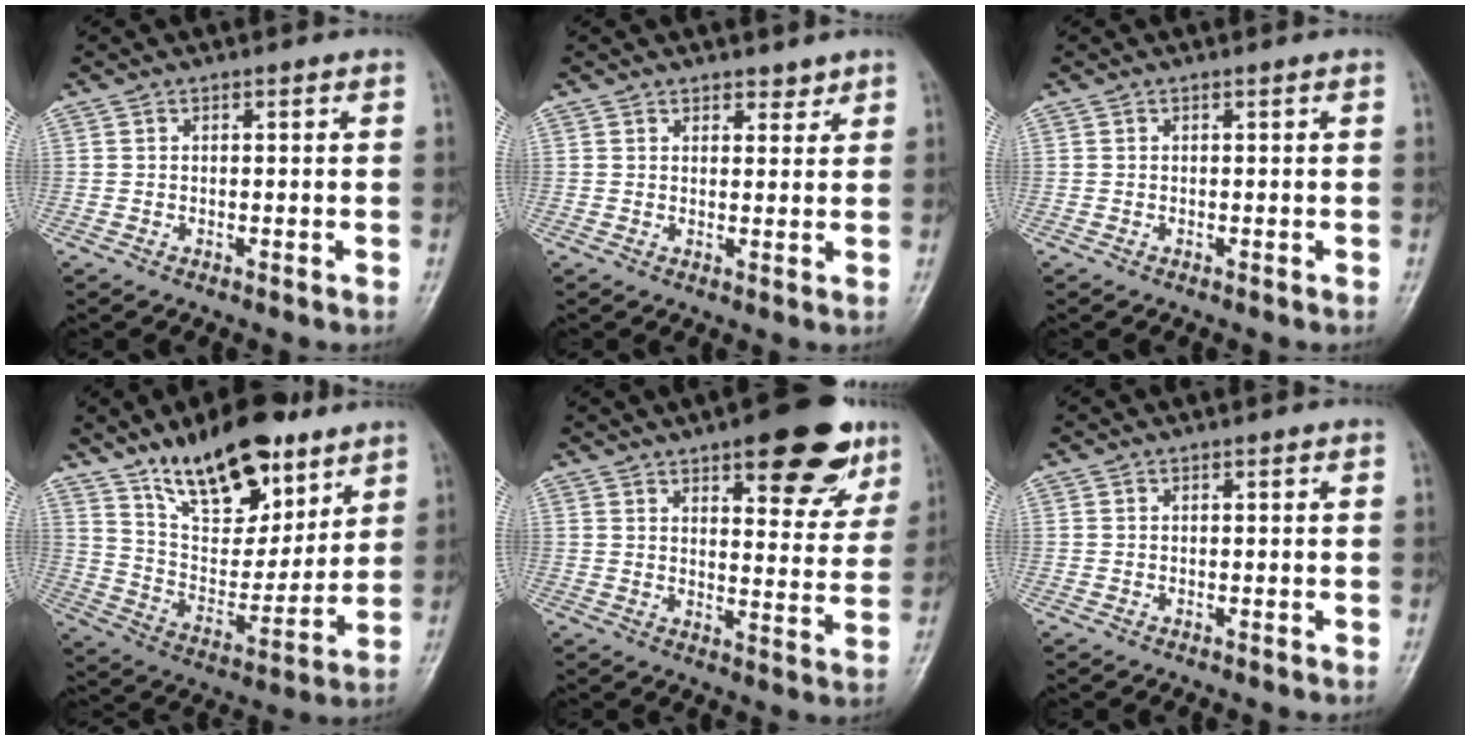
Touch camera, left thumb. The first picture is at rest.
{"total": 2.4, "force": [2.0, 1.3, 0.5], "torque": [0.012, -0.012, 0.025]}
{"total": 0.0}
{"total": 20.0, "force": [13.3, 8.8, 12.0], "torque": [-0.143, -0.074, 0.233]}
{"total": 17.1, "force": [10.2, 6.5, 12.2], "torque": [-0.111, -0.042, 0.135]}
{"total": 0.0}